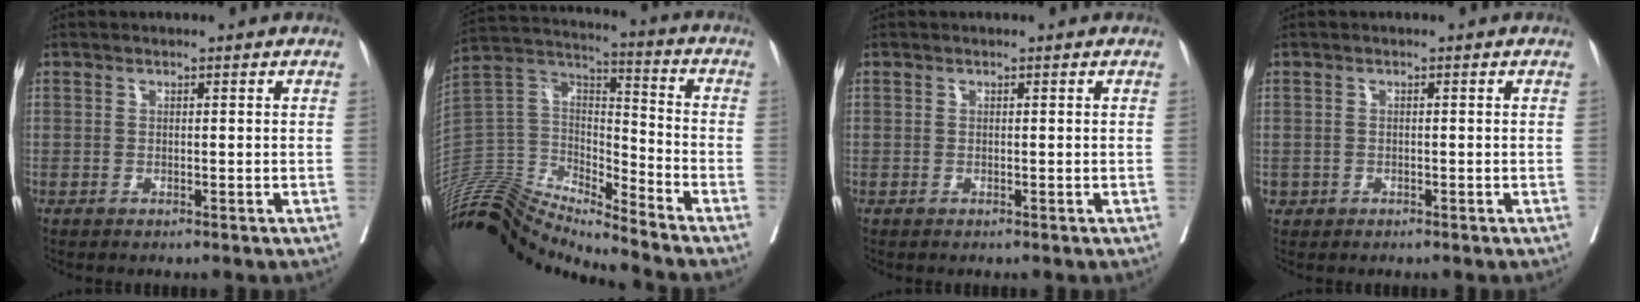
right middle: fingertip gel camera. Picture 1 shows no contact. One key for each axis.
{"total": 17.2, "fx": -16.6, "fy": 0.9, "fz": 4.5, "tx": -0.082, "ty": 0.053, "tz": -0.312}
{"total": 0.0}
{"total": 0.8, "fx": -0.2, "fy": 0.7, "fz": 0.1, "tx": 0.000, "ty": 0.005, "tz": 0.000}